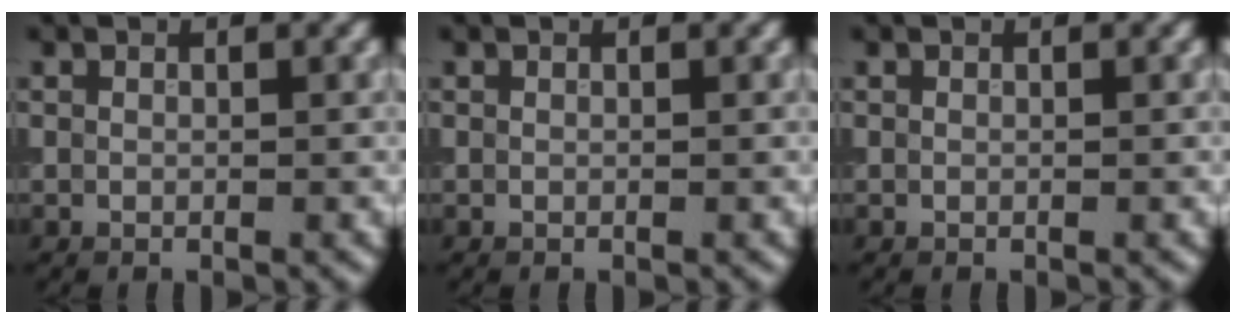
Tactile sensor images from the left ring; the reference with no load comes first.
{"total": 0.0}
{"total": 0.0}